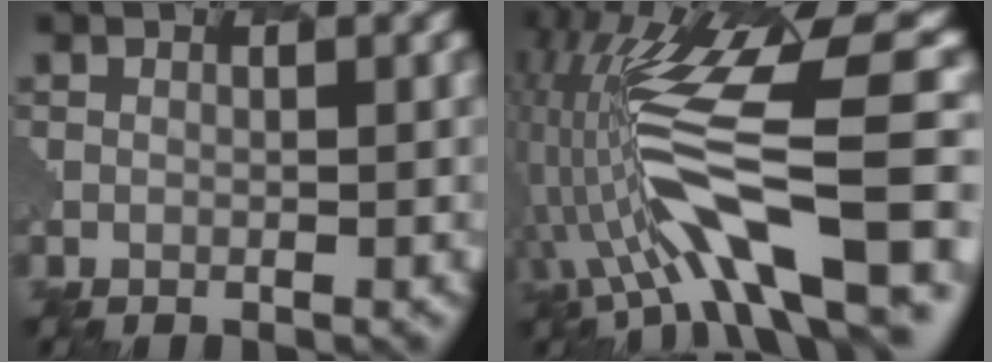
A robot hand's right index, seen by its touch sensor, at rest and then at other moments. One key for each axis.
{"total": 8.5, "fx": -0.3, "fy": 3.1, "fz": 7.9, "tx": -0.179, "ty": 0.034, "tz": -0.038}